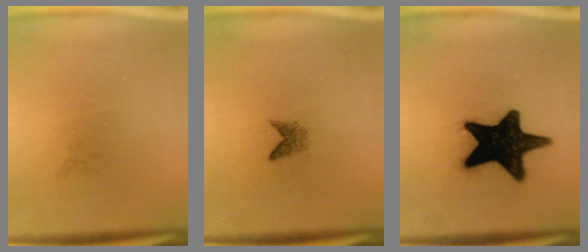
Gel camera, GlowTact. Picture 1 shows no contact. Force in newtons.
{"total": 1.3}
{"total": 18.0}